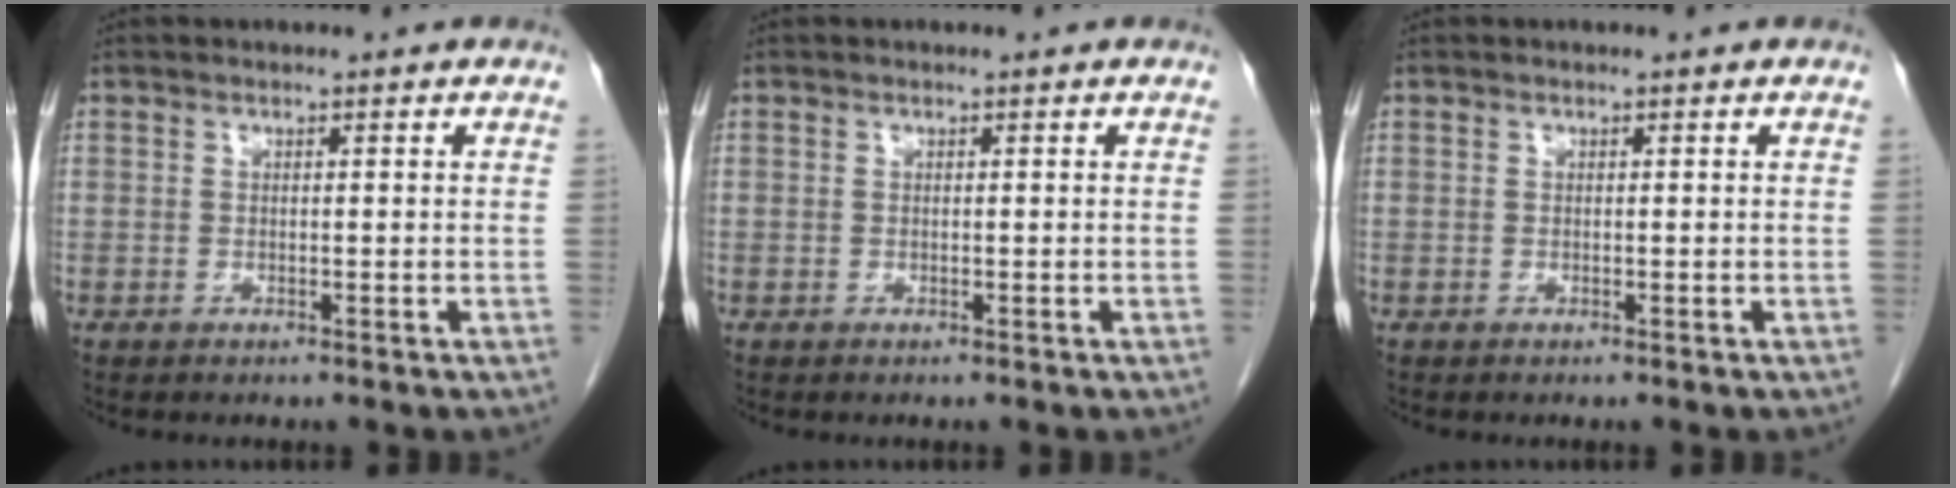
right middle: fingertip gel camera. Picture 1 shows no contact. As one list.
[{"total": 0.0}, {"total": 0.0}]